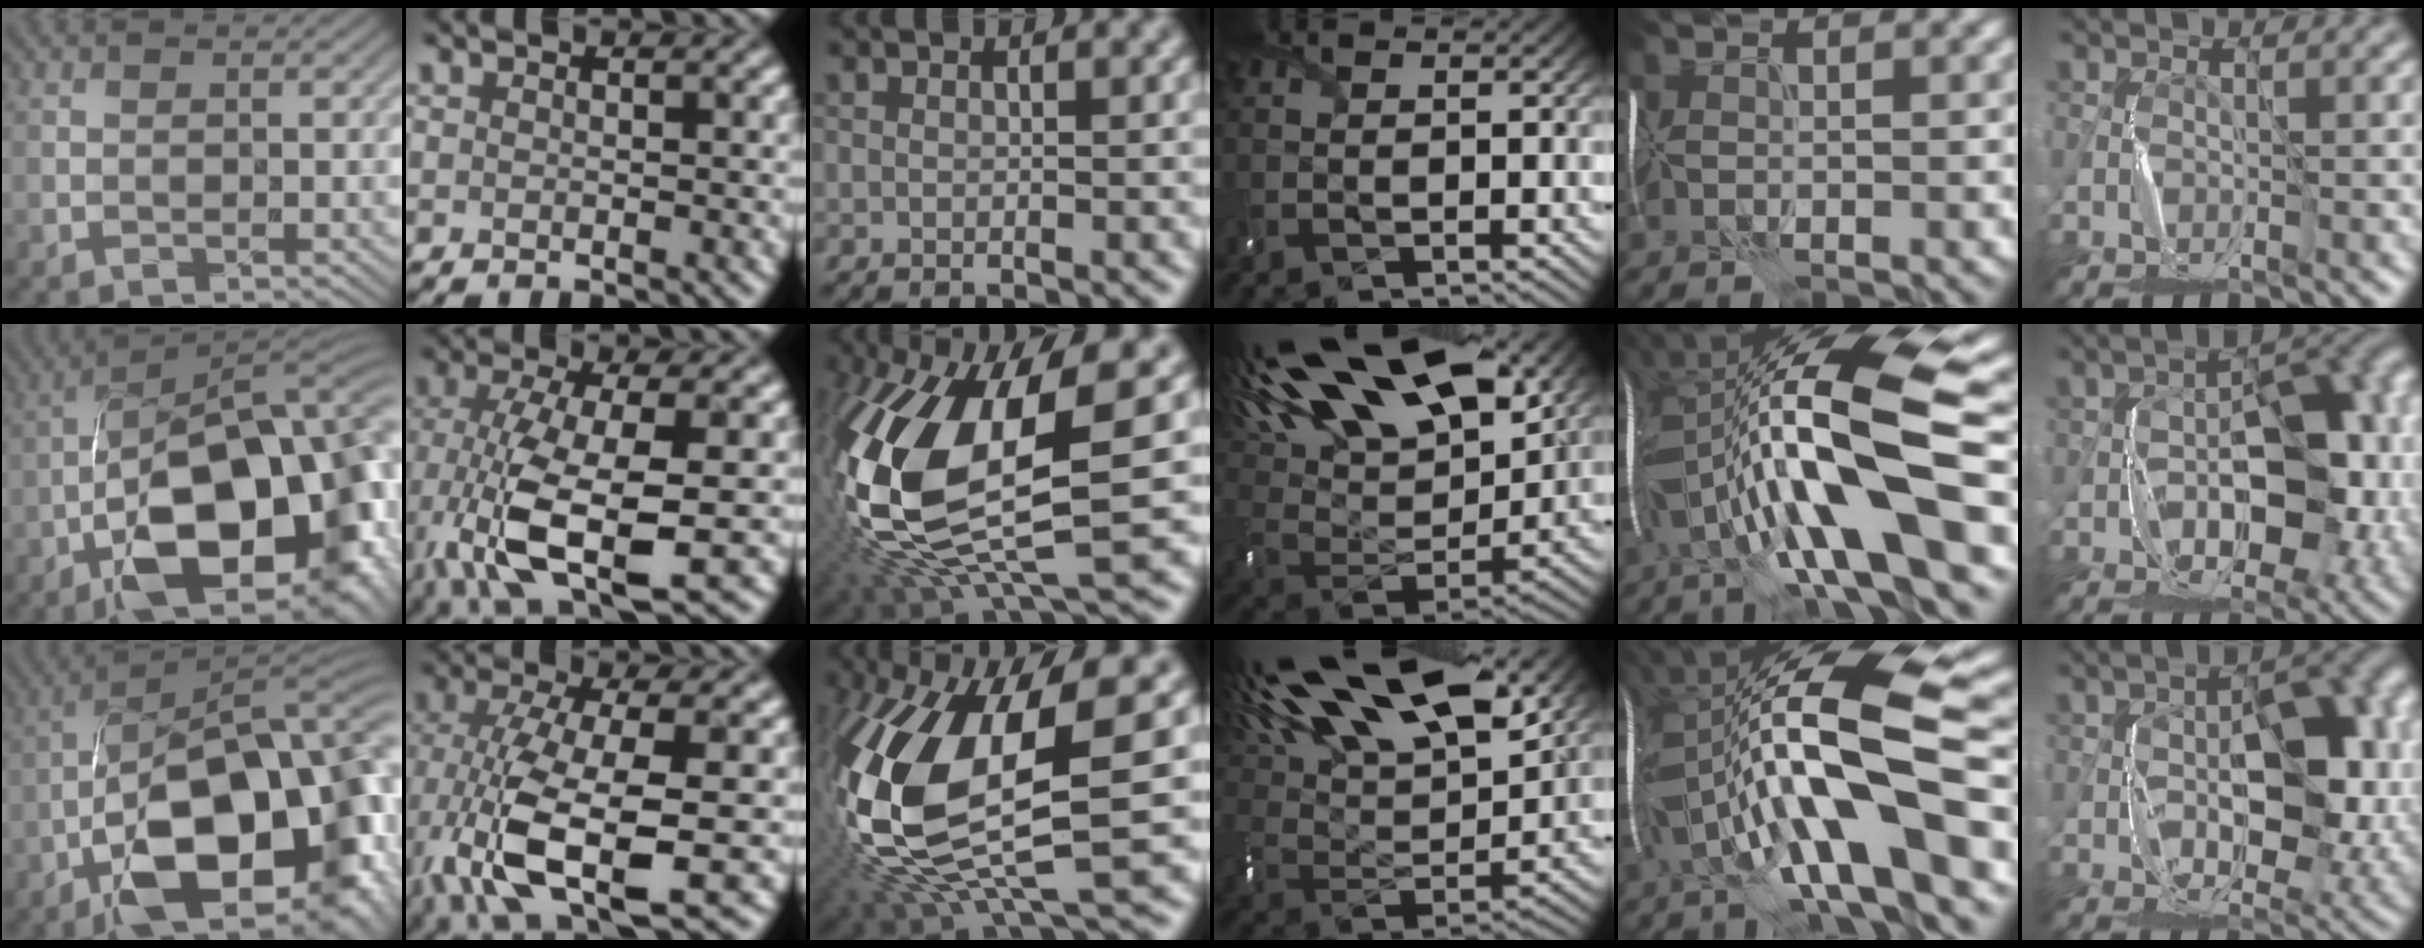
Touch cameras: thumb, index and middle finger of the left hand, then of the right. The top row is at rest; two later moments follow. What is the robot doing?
{"motion": "wrap", "object": "thread"}